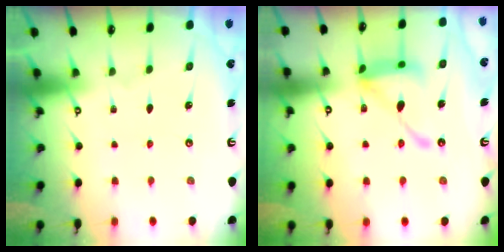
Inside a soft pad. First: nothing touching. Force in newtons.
{"total": 17.3, "press": 17.2, "slide": 1.4}